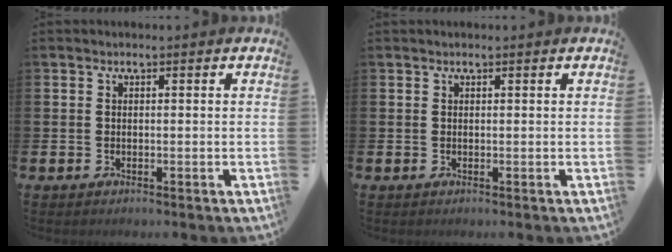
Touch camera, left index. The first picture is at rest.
{"total": 0.0}